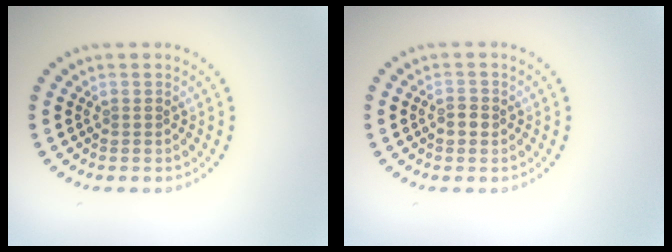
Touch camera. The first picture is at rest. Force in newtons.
{"total": 1.3, "press": 1.3, "slide": 0.0}